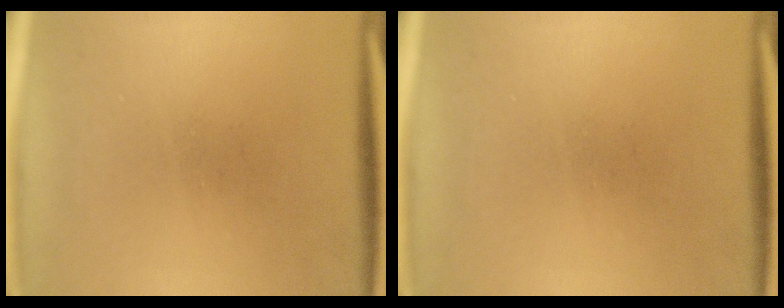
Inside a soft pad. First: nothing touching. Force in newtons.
{"total": 0.0}